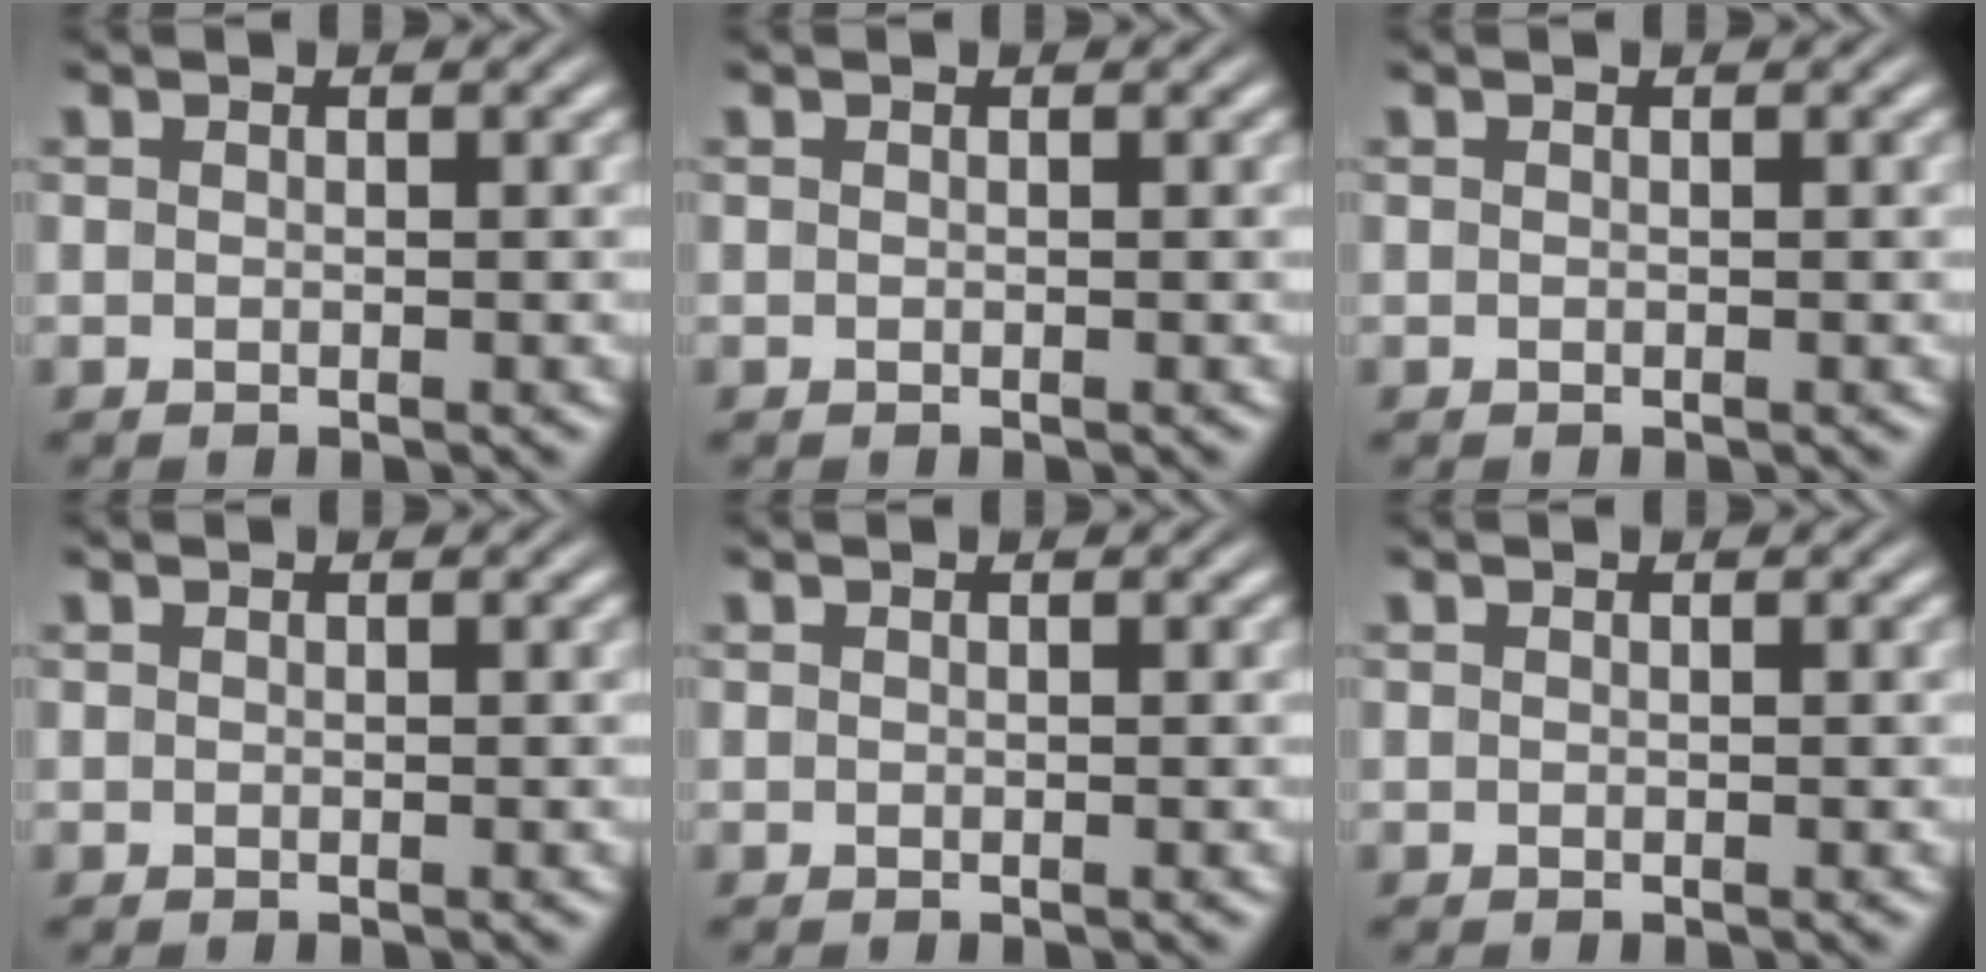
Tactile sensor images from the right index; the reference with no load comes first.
{"total": 0.0}
{"total": 0.0}
{"total": 0.0}
{"total": 0.0}
{"total": 0.0}